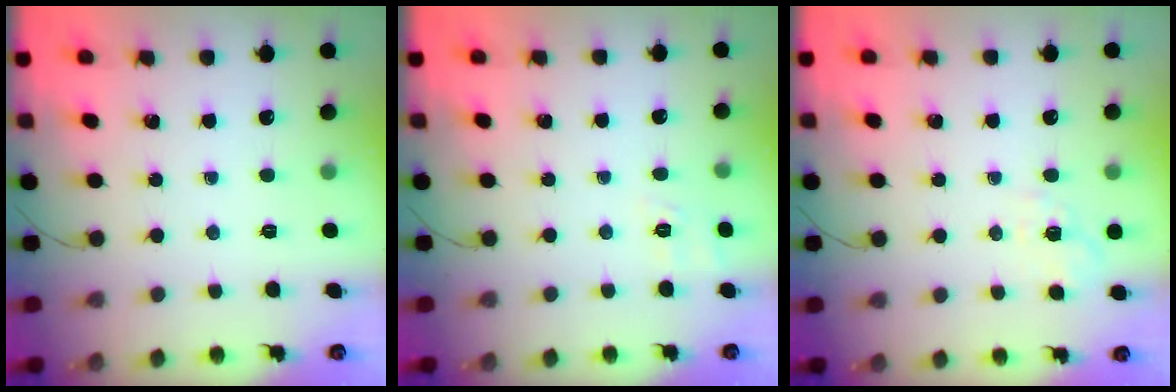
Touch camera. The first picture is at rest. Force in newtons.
{"total": 2.3, "press": 1.3, "slide": 1.9}
{"total": 2.2, "press": 1.3, "slide": 1.8}